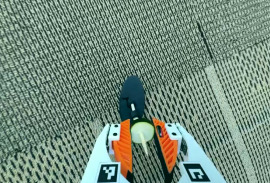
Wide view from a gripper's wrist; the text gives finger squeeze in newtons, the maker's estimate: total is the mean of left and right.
{"total": 8.6, "left": 7.9, "right": 9.3}